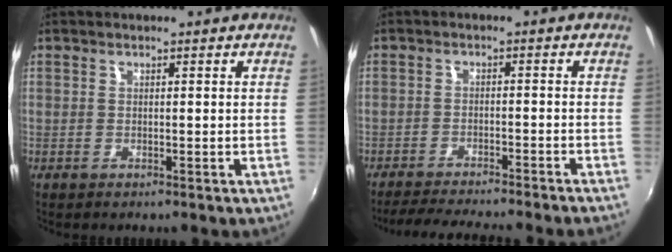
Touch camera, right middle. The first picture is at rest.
{"total": 9.6, "force": [-8.7, -0.6, 3.9], "torque": [-0.093, -0.008, -0.129]}